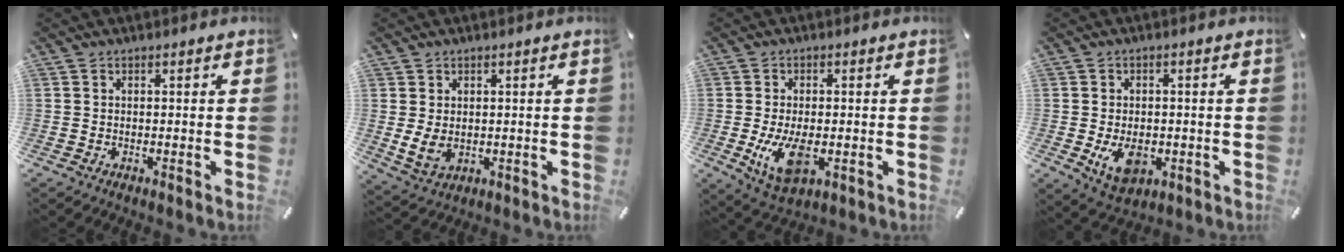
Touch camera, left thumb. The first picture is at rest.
{"total": 4.4, "force": [0.8, 3.2, 2.9], "torque": [-0.059, -0.005, 0.014]}
{"total": 9.2, "force": [-1.6, 5.0, 7.6], "torque": [-0.151, -0.016, -0.028]}
{"total": 7.4, "force": [-1.6, 5.2, 5.0], "torque": [-0.083, -0.003, -0.028]}